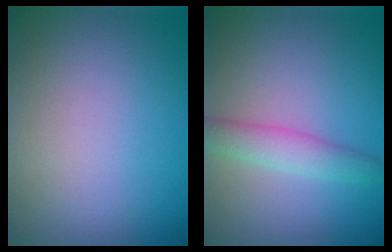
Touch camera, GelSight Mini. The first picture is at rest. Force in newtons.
{"total": 2.7, "press": 2.7, "slide": 0.0}